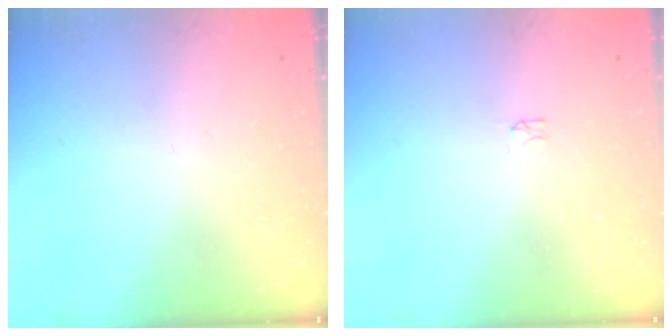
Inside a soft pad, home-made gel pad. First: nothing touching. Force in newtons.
{"total": 0.0}